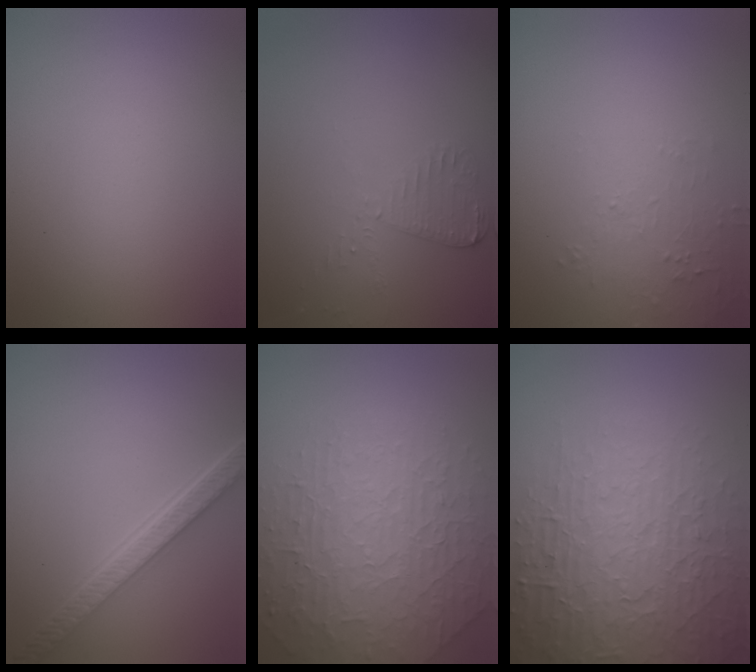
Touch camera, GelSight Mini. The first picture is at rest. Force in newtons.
{"total": 2.0, "press": 2.0, "slide": 0.3}
{"total": 1.6, "press": 0.4, "slide": 1.6}
{"total": 4.6, "press": 3.5, "slide": 2.9}
{"total": 5.3, "press": 4.8, "slide": 2.2}
{"total": 6.8, "press": 6.6, "slide": 1.7}